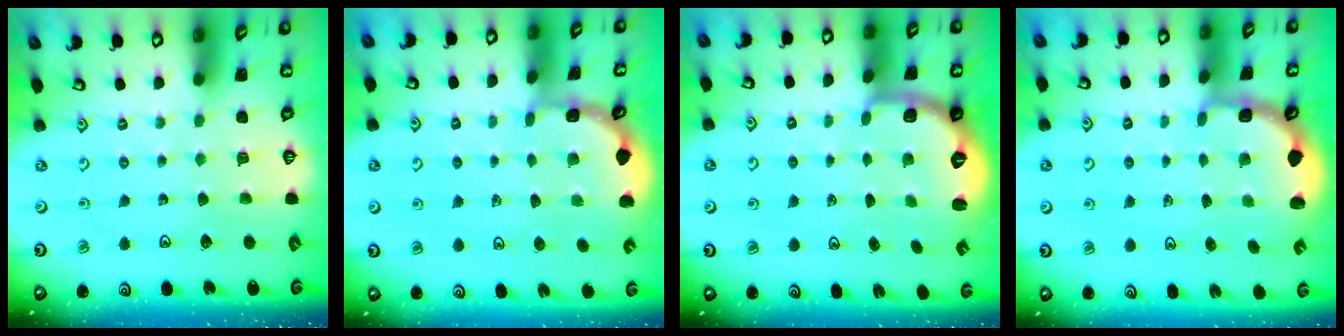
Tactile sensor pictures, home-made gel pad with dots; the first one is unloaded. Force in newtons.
{"total": 1.6, "press": 1.6, "slide": 0.1}
{"total": 2.6, "press": 1.6, "slide": 2.1}
{"total": 2.4, "press": 1.8, "slide": 1.7}